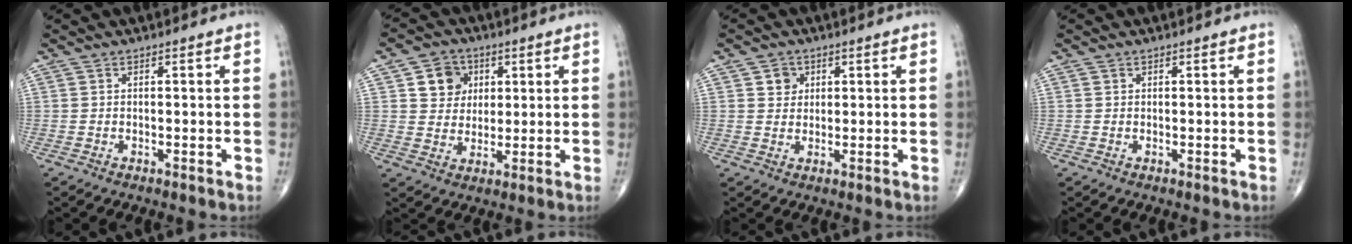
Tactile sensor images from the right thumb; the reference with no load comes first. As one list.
[{"total": 7.2, "force": [2.5, 6.2, 2.7], "torque": [-0.011, -0.006, 0.042]}, {"total": 2.9, "force": [1.2, 2.5, 0.9], "torque": [0.001, -0.005, 0.017]}, {"total": 0.0}]